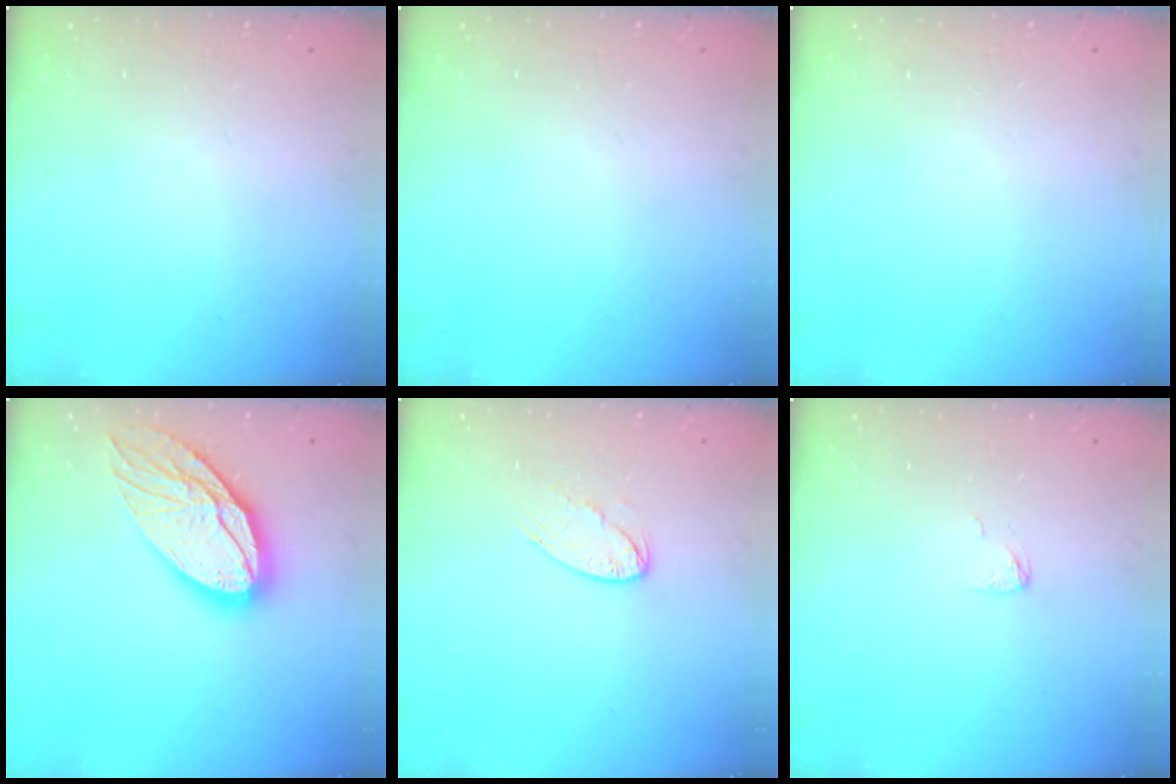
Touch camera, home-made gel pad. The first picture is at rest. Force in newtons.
{"total": 0.0}
{"total": 0.0}
{"total": 19.9, "press": 19.8, "slide": 1.8}
{"total": 7.3, "press": 7.3, "slide": 0.2}
{"total": 2.8, "press": 2.7, "slide": 0.2}